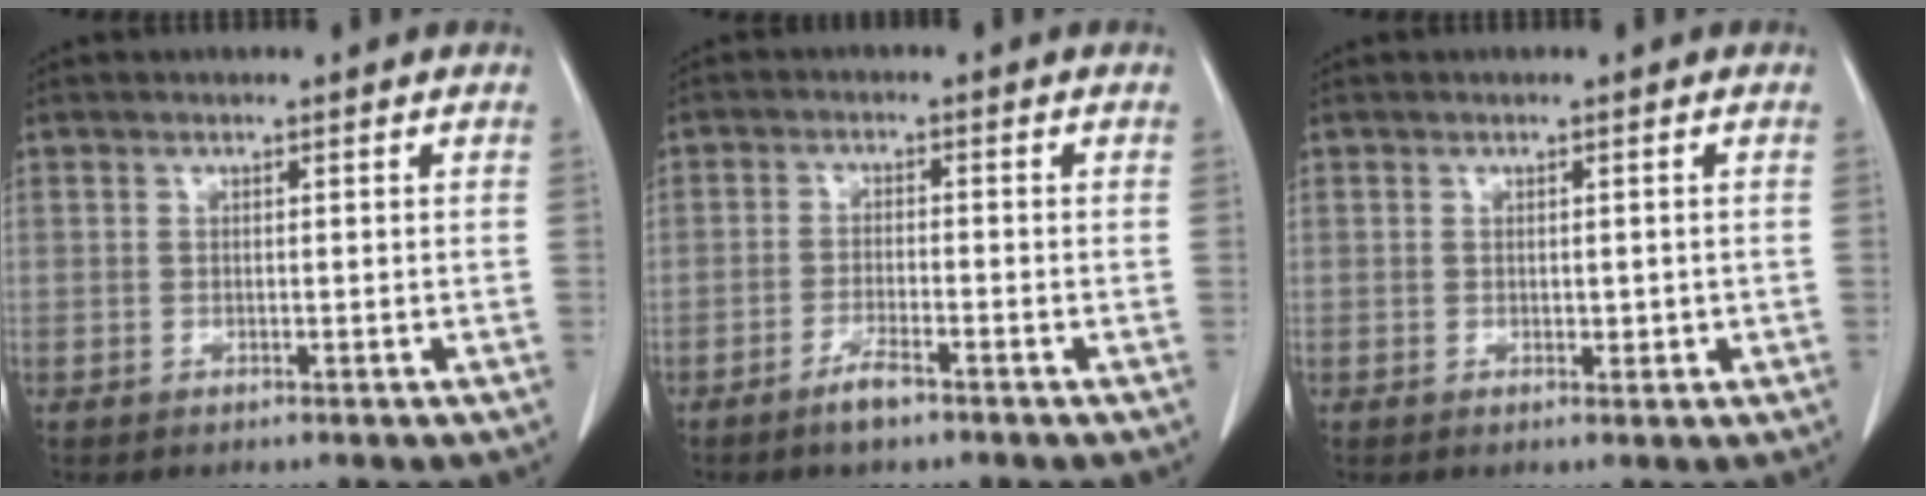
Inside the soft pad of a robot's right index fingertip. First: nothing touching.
{"total": 3.3, "force": [-2.4, 0.5, 2.2], "torque": [-0.042, -0.001, -0.043]}
{"total": 1.3, "force": [-0.1, 0.8, 1.0], "torque": [-0.010, -0.001, 0.002]}